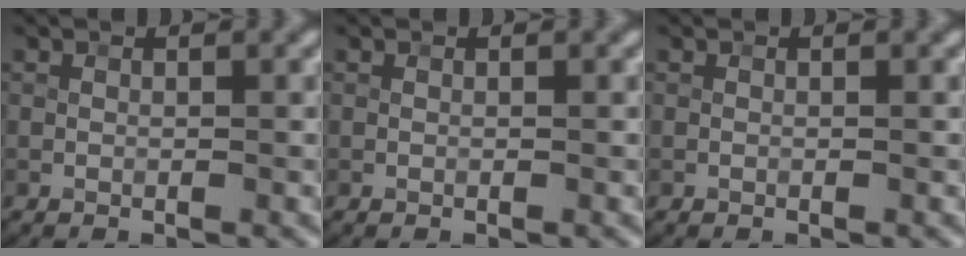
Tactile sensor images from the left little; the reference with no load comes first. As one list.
[{"total": 0.0}, {"total": 0.0}]